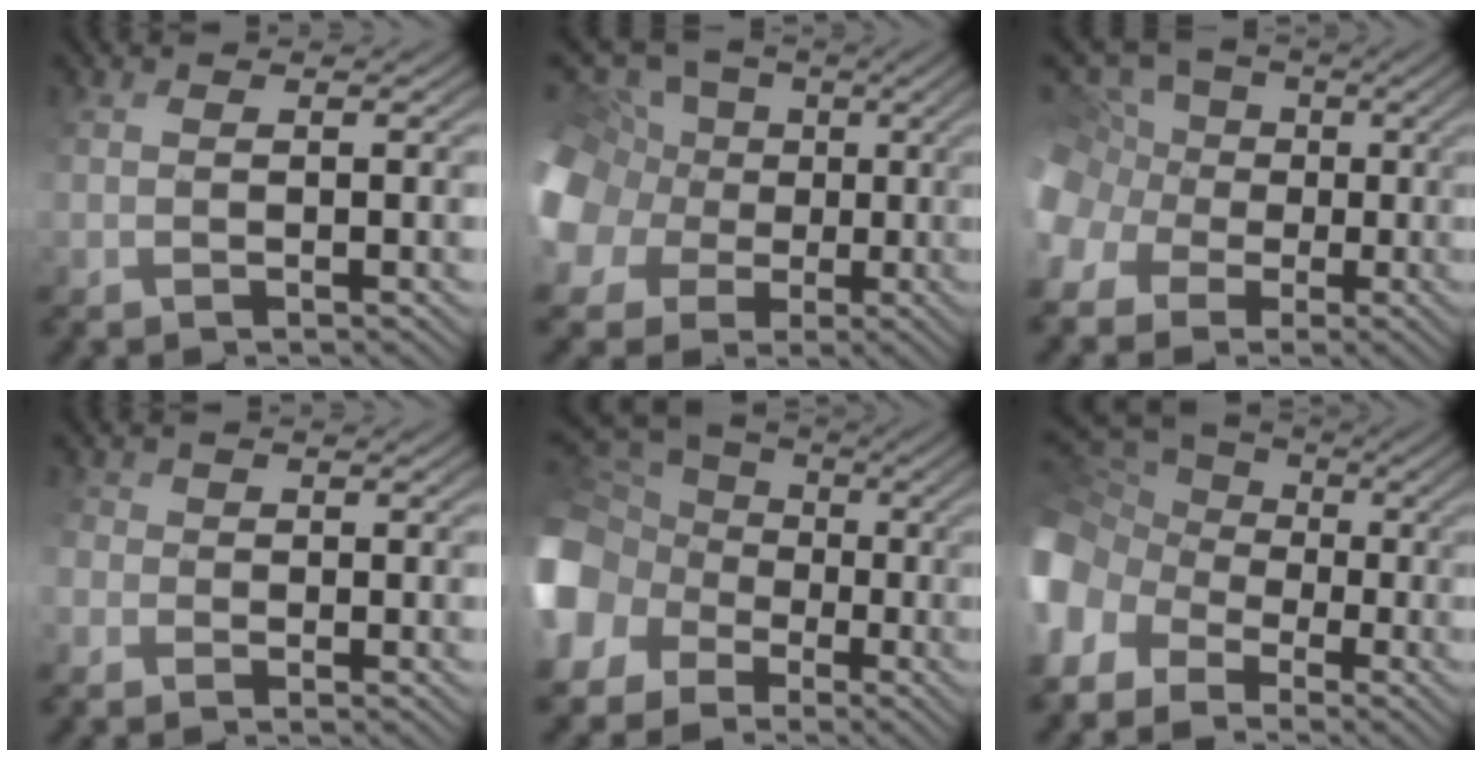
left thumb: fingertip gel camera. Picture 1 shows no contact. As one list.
[{"total": 10.9, "force": [0.1, 10.2, 3.6], "torque": [-0.173, 0.008, -0.007]}, {"total": 9.5, "force": [-2.8, 8.6, 2.9], "torque": [-0.132, -0.001, -0.068]}, {"total": 2.2, "force": [-1.8, 0.8, -0.9], "torque": [0.004, -0.008, -0.021]}, {"total": 12.3, "force": [-4.3, 10.4, 4.9], "torque": [-0.194, -0.027, -0.079]}, {"total": 12.1, "force": [-5.6, 9.3, 5.4], "torque": [-0.197, -0.027, -0.082]}]